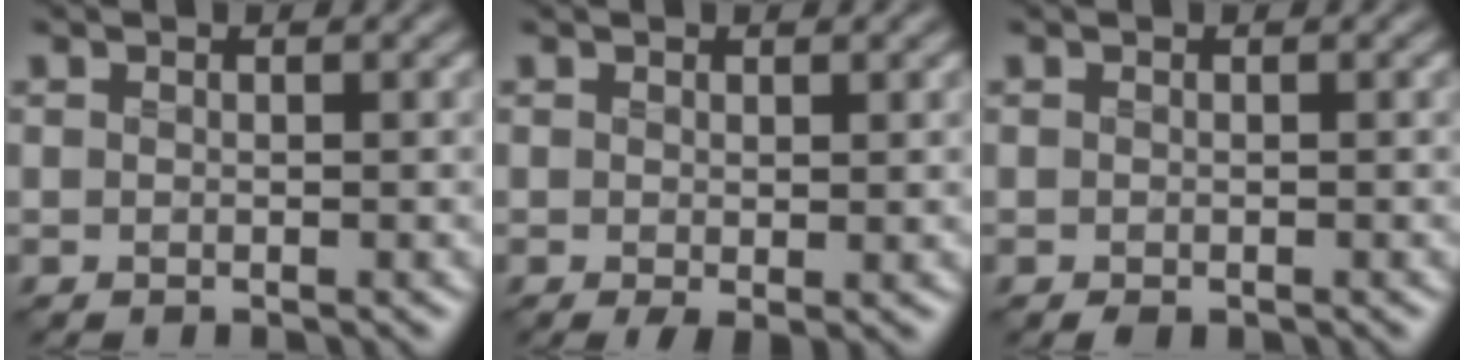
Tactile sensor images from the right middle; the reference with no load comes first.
{"total": 1.0, "force": [0.2, 0.2, 0.9], "torque": [-0.019, -0.003, 0.009]}
{"total": 0.0}